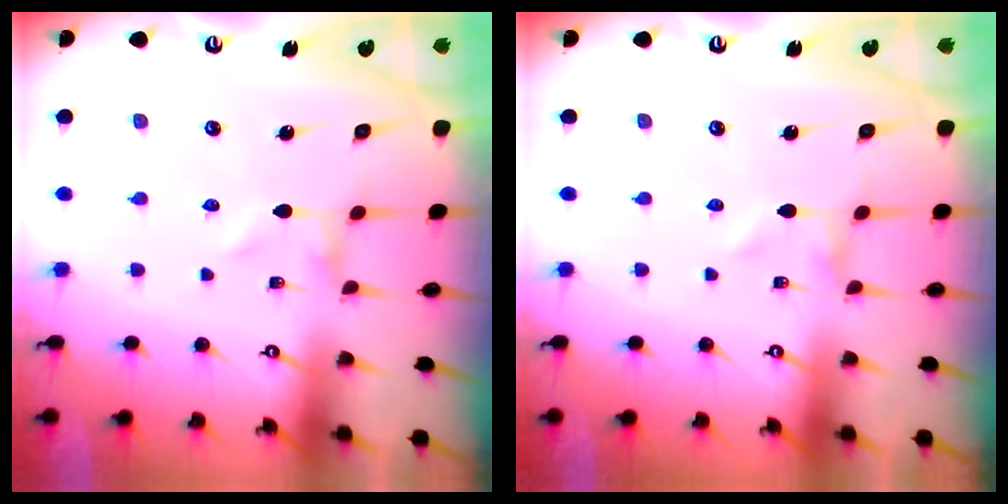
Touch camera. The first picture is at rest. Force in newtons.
{"total": 0.0}